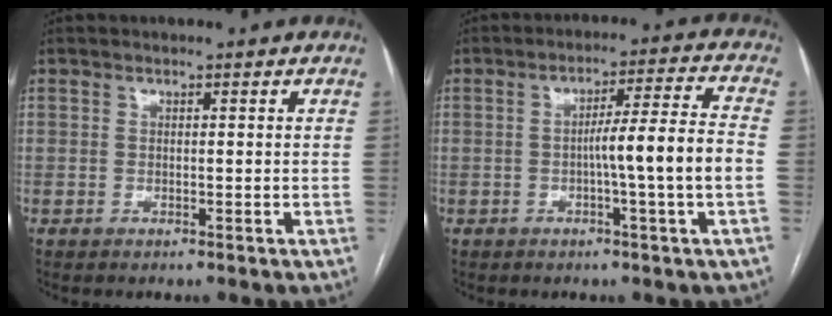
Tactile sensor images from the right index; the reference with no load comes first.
{"total": 9.2, "force": [-1.6, -1.2, 9.0], "torque": [-0.141, 0.009, -0.026]}